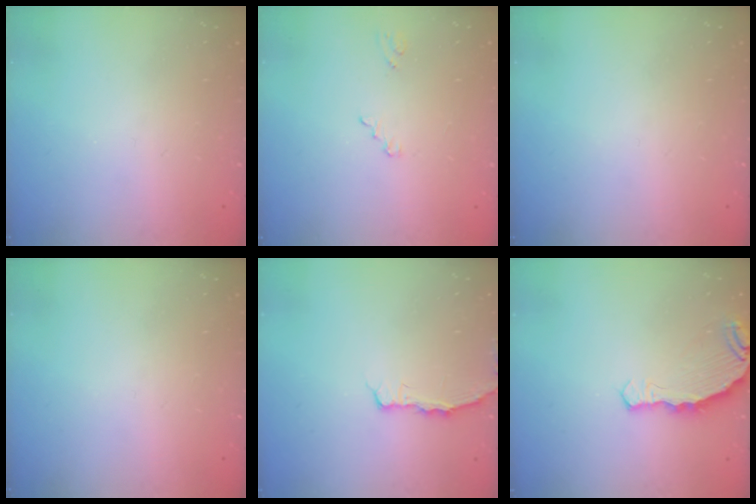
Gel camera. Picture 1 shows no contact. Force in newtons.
{"total": 0.8, "press": 0.8, "slide": 0.0}
{"total": 0.0}
{"total": 0.0}
{"total": 2.9, "press": 2.9, "slide": 0.5}
{"total": 8.2, "press": 6.5, "slide": 5.1}